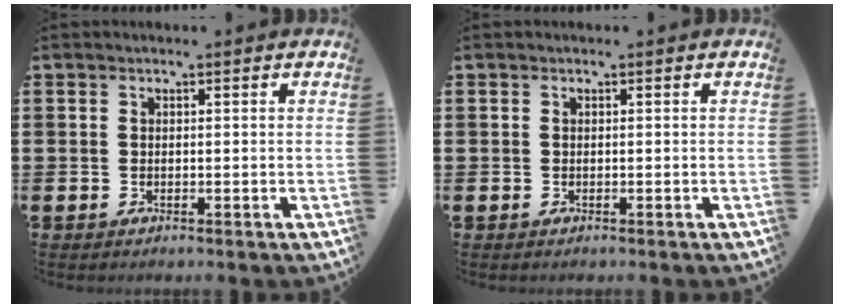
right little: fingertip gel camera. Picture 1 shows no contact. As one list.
[{"total": 0.0}]